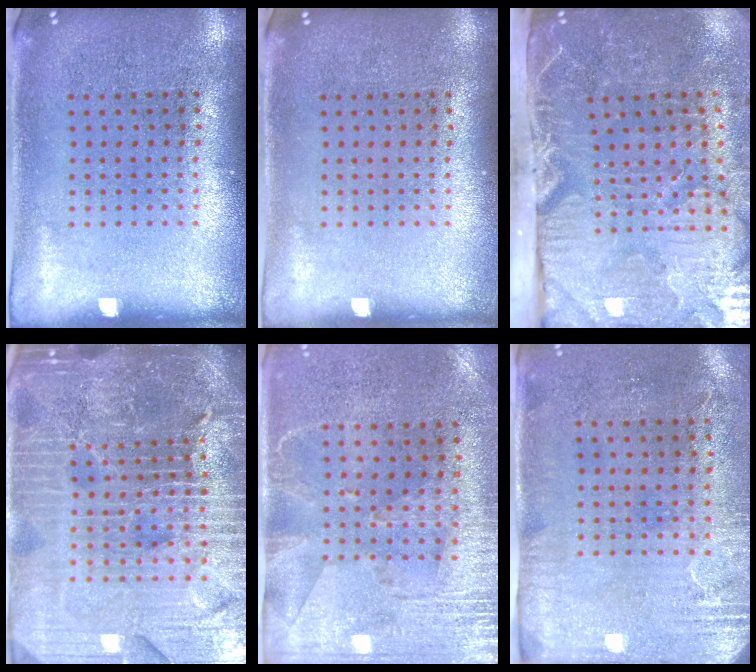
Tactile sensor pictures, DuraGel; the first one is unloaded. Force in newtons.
{"total": 0.0}
{"total": 5.2, "press": 4.4, "slide": 2.8}
{"total": 6.6, "press": 5.8, "slide": 3.2}
{"total": 2.8, "press": 2.4, "slide": 1.5}
{"total": 3.0, "press": 2.5, "slide": 1.8}